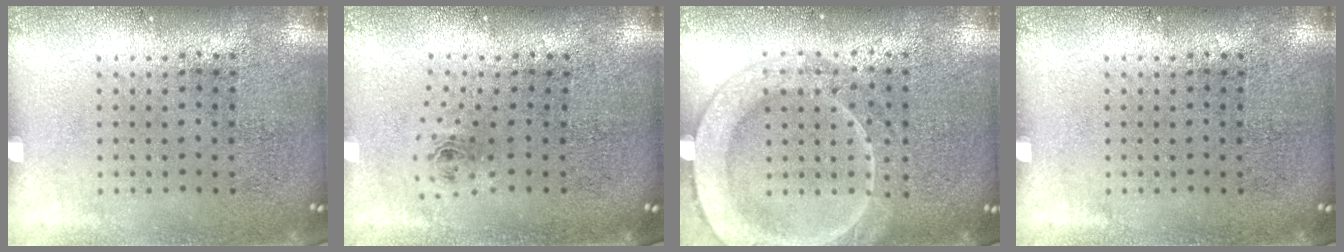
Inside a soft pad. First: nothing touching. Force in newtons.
{"total": 0.9, "press": 0.4, "slide": 0.8}
{"total": 2.1, "press": 2.1, "slide": 0.2}
{"total": 0.0}